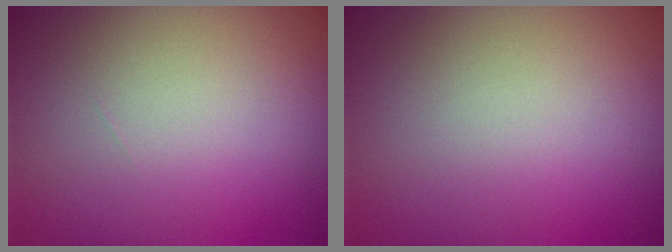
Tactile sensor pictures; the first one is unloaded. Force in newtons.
{"total": 0.0}